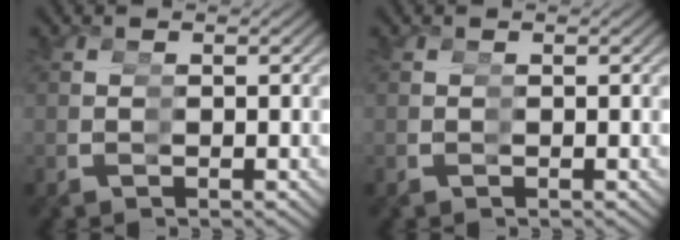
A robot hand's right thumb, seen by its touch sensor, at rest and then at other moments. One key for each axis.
{"total": 0.0}